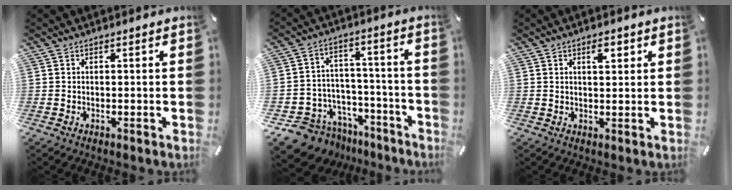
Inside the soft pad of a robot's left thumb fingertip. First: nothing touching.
{"total": 10.4, "force": [-7.0, 7.5, 1.3], "torque": [-0.021, 0.041, -0.116]}
{"total": 3.3, "force": [1.7, 1.6, 2.4], "torque": [-0.027, -0.005, 0.023]}